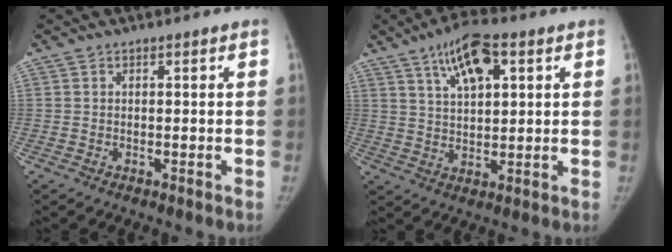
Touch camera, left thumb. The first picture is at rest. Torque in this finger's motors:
{"motor_torque": [0.22, 0.39, 0.40, 0.22, 0.09]}